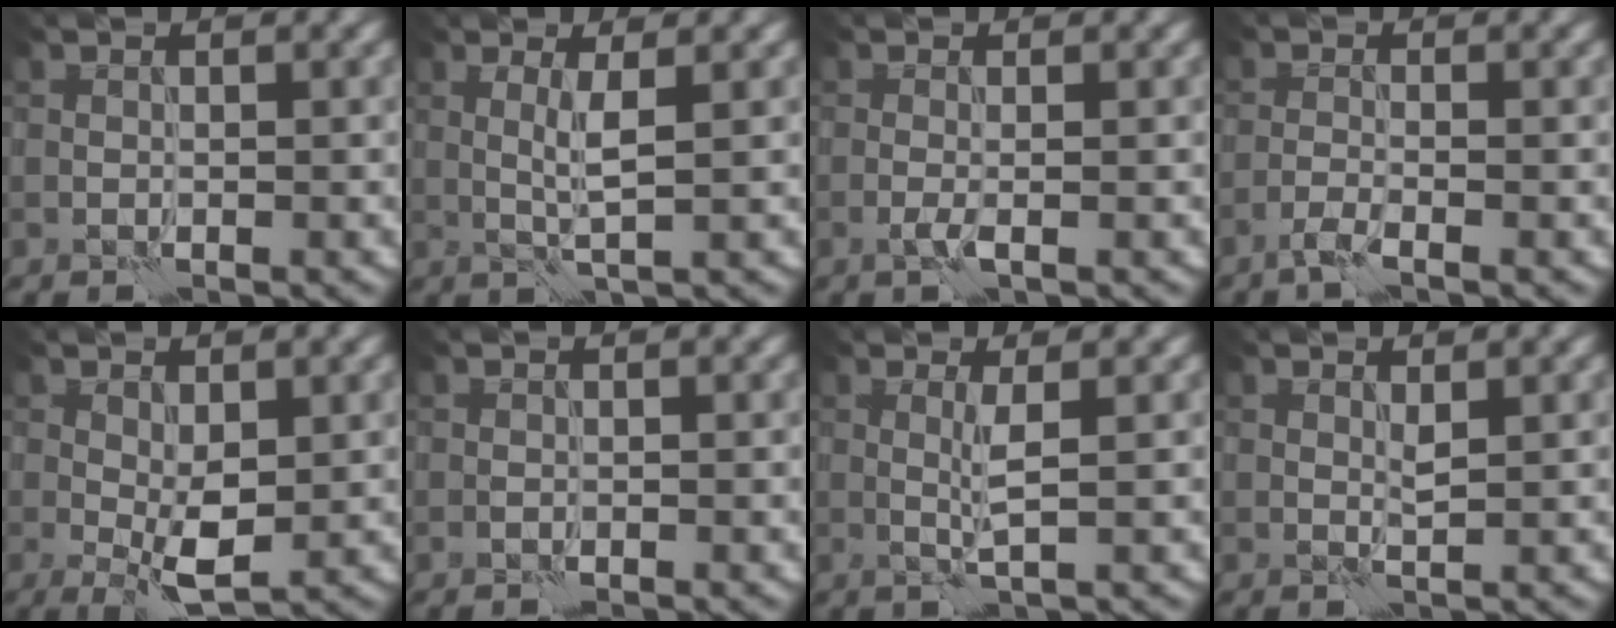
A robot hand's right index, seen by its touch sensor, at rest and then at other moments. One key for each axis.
{"total": 1.9, "fx": 0.3, "fy": 0.0, "fz": 1.9, "tx": -0.038, "ty": -0.003, "tz": 0.006}
{"total": 1.3, "fx": -0.4, "fy": 0.2, "fz": 1.2, "tx": -0.026, "ty": -0.001, "tz": -0.012}
{"total": 1.9, "fx": -1.2, "fy": 0.3, "fz": 1.4, "tx": -0.024, "ty": 0.002, "tz": -0.035}
{"total": 3.8, "fx": -0.1, "fy": 1.5, "fz": 3.5, "tx": -0.066, "ty": -0.005, "tz": 0.000}
{"total": 0.0}
{"total": 1.9, "fx": 0.4, "fy": 0.1, "fz": 1.8, "tx": -0.040, "ty": 0.000, "tz": 0.003}
{"total": 0.7, "fx": 0.4, "fy": 0.0, "fz": 0.6, "tx": -0.017, "ty": -0.001, "tz": 0.008}